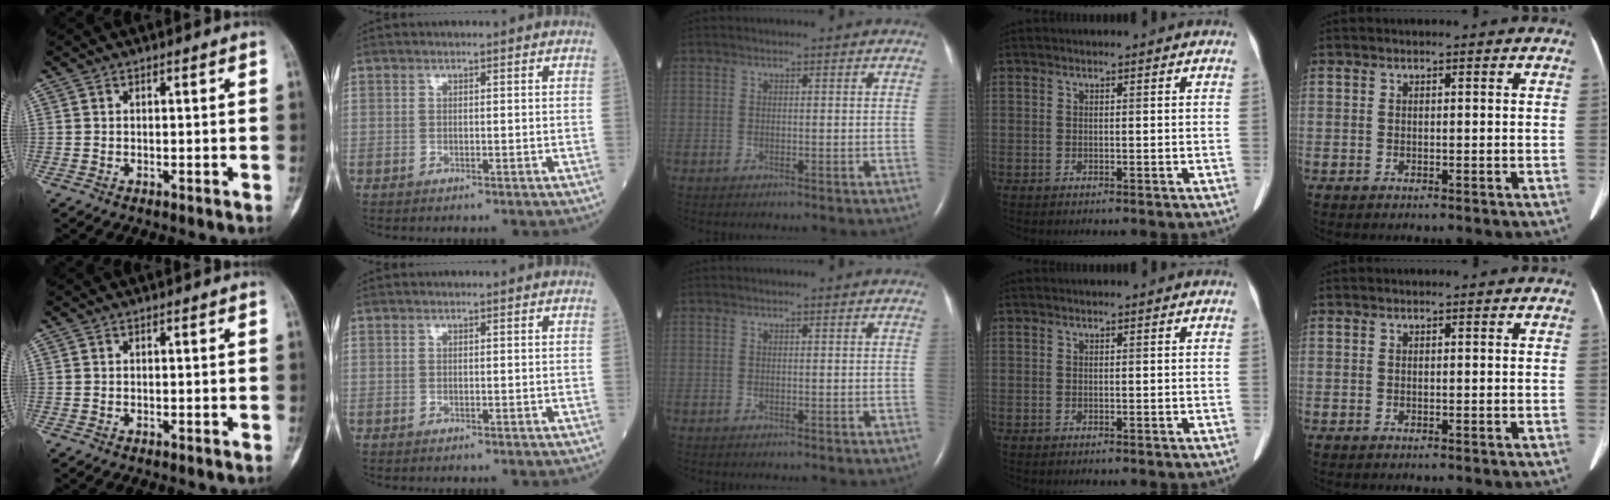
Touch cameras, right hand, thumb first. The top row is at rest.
{}